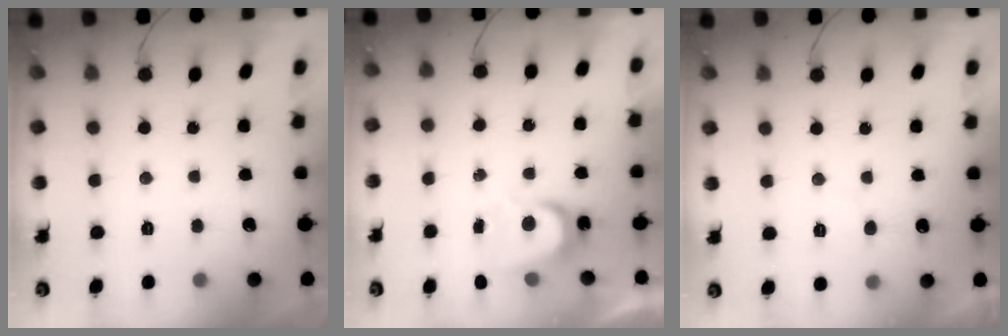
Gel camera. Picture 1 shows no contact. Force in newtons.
{"total": 4.8, "press": 4.8, "slide": 0.4}
{"total": 5.2, "press": 5.1, "slide": 0.4}